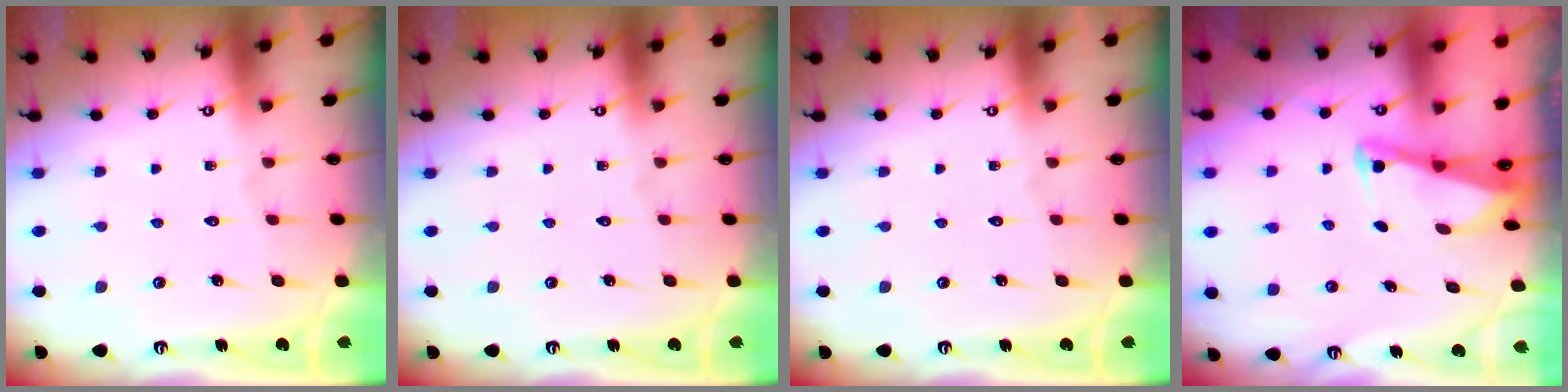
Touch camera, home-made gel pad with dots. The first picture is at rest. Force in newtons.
{"total": 0.0}
{"total": 0.0}
{"total": 2.9, "press": 2.9, "slide": 0.4}